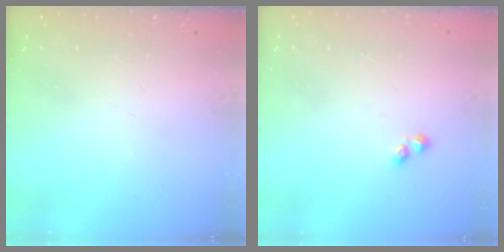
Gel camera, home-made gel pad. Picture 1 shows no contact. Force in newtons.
{"total": 1.6, "press": 1.5, "slide": 0.4}